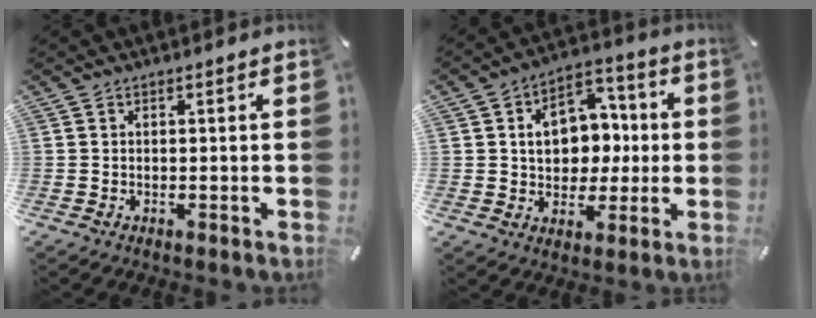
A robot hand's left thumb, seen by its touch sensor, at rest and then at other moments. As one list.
[{"total": 11.0, "force": [0.5, 9.3, 5.8], "torque": [-0.085, 0.012, 0.014]}]